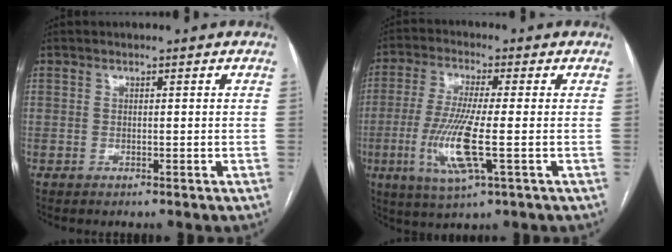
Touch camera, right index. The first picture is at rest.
{"total": 10.3, "force": [-2.3, 0.7, 10.0], "torque": [-0.218, -0.019, -0.045]}